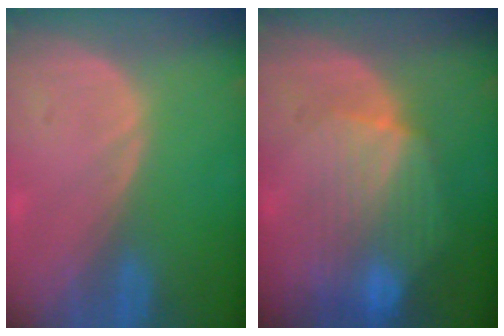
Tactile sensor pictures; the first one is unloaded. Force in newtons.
{"total": 8.9, "press": 8.0, "slide": 3.9}